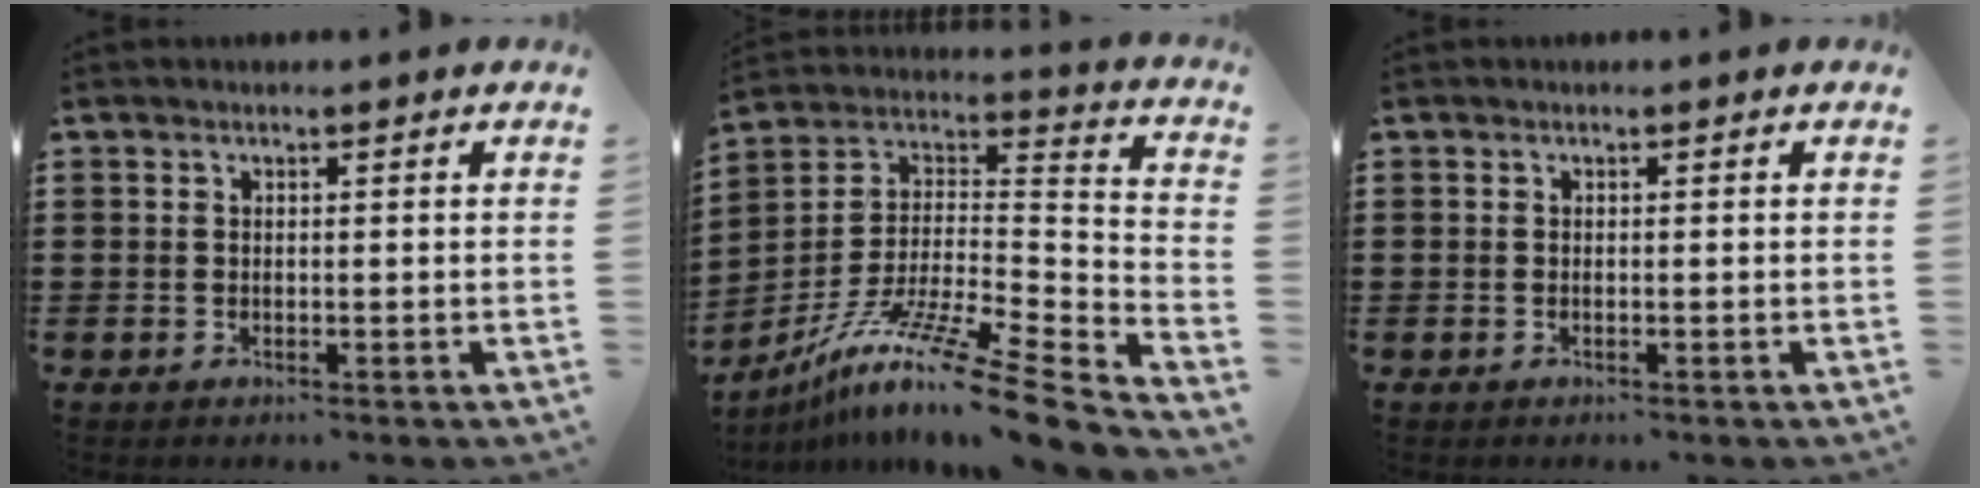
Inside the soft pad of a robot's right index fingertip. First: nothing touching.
{"total": 12.9, "force": [-9.7, 0.2, 8.5], "torque": [-0.148, 0.007, -0.181]}
{"total": 0.0}